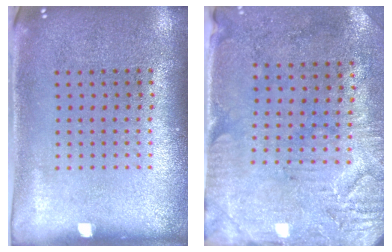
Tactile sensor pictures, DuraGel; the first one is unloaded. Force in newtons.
{"total": 3.2, "press": 2.6, "slide": 1.9}